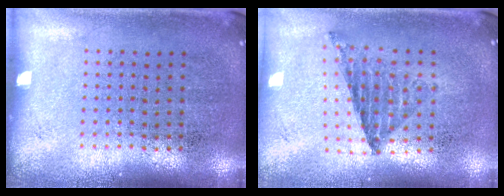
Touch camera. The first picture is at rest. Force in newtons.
{"total": 0.9, "press": 0.8, "slide": 0.2}